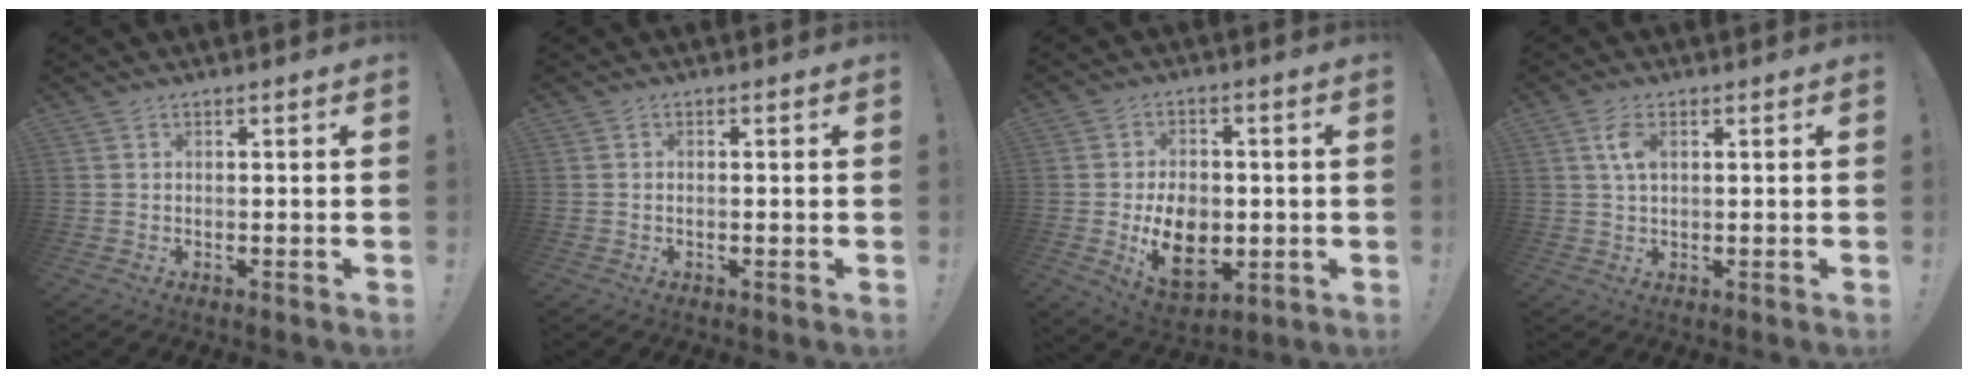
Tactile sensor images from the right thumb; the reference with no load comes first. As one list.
[{"total": 0.7, "force": [-0.5, 0.1, 0.5], "torque": [-0.015, 0.002, -0.007]}, {"total": 13.4, "force": [-2.7, 9.7, 8.8], "torque": [-0.137, 0.001, -0.042]}, {"total": 4.4, "force": [1.3, 2.3, 3.6], "torque": [-0.063, 0.001, 0.022]}]